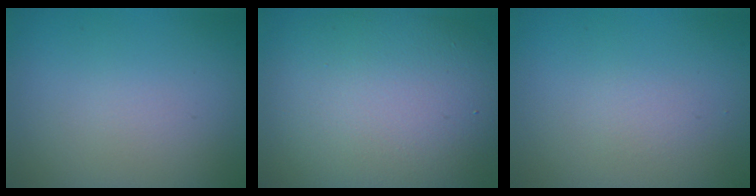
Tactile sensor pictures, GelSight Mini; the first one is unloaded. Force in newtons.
{"total": 12.6, "press": 12.6, "slide": 0.2}
{"total": 0.0}